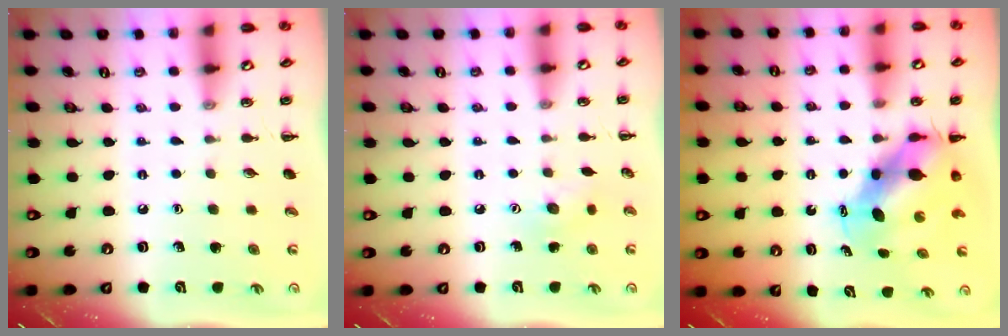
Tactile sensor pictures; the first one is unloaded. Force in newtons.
{"total": 4.7, "press": 4.5, "slide": 1.3}
{"total": 7.6, "press": 7.4, "slide": 1.8}